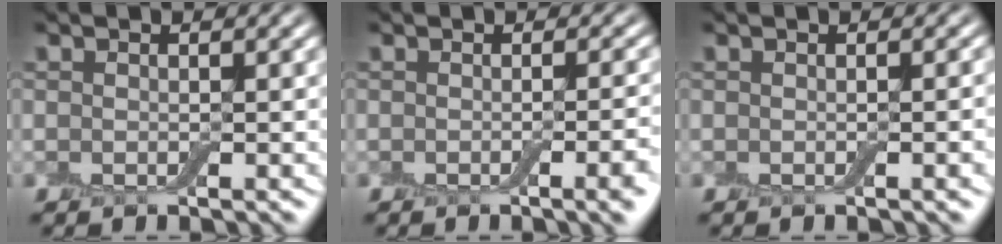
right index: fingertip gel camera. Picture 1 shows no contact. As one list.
[{"total": 3.6, "force": [-1.5, 1.1, 3.2], "torque": [-0.031, -0.003, -0.016]}, {"total": 1.6, "force": [-0.4, 0.3, 1.5], "torque": [-0.019, -0.001, -0.005]}]